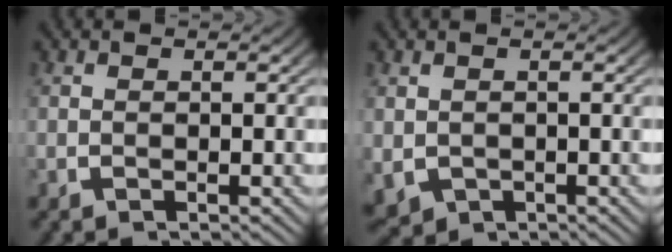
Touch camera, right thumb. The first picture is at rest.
{"total": 3.5, "force": [-1.1, 2.9, 1.5], "torque": [-0.040, -0.027, -0.003]}